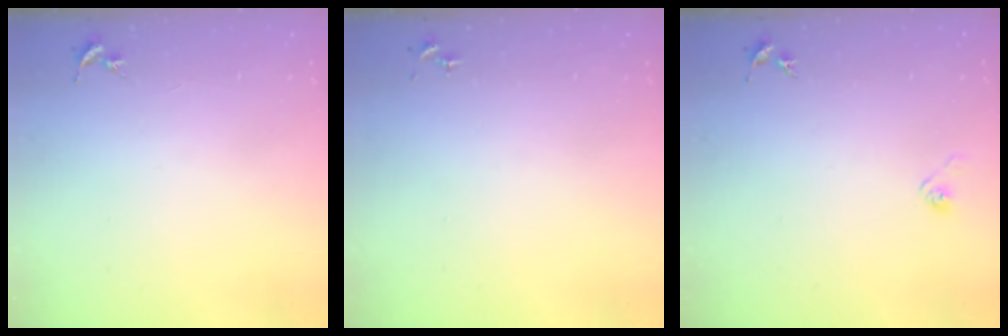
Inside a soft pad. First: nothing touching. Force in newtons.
{"total": 0.0}
{"total": 2.9, "press": 2.8, "slide": 0.8}